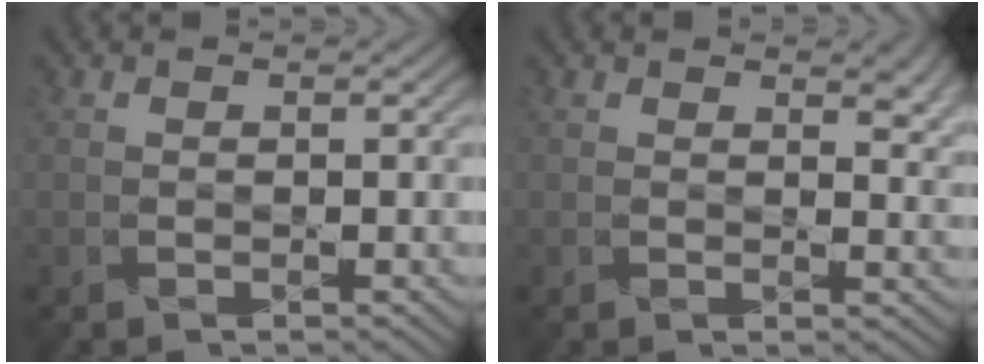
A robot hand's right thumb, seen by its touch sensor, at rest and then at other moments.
{"total": 2.9, "force": [1.6, 1.3, 2.0], "torque": [-0.031, -0.006, 0.028]}